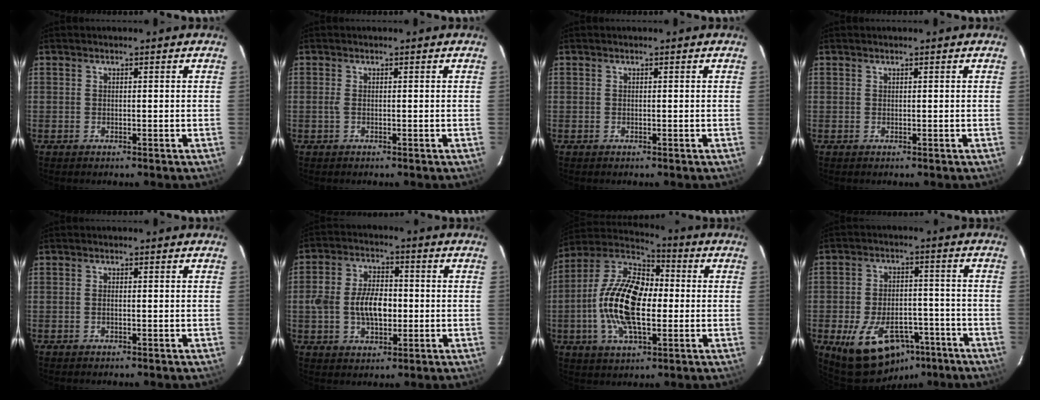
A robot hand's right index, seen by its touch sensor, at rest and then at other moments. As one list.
[{"total": 0.8, "force": [0.0, 0.1, 0.8], "torque": [-0.020, 0.000, -0.002]}, {"total": 0.0}, {"total": 0.0}, {"total": 0.7, "force": [-0.1, 0.2, 0.7], "torque": [-0.016, 0.001, -0.003]}, {"total": 9.8, "force": [-1.1, 5.7, 7.9], "torque": [-0.153, 0.011, -0.017]}, {"total": 18.6, "force": [-1.7, 9.2, 16.1], "torque": [-0.318, 0.008, -0.041]}, {"total": 15.8, "force": [-8.9, 9.7, 8.8], "torque": [-0.174, 0.013, -0.115]}]